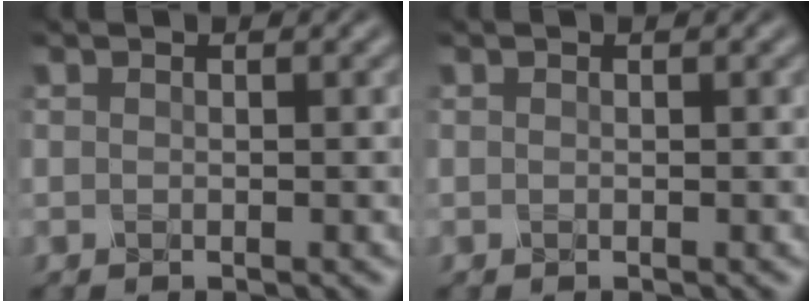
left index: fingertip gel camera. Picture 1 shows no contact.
{"total": 0.0}